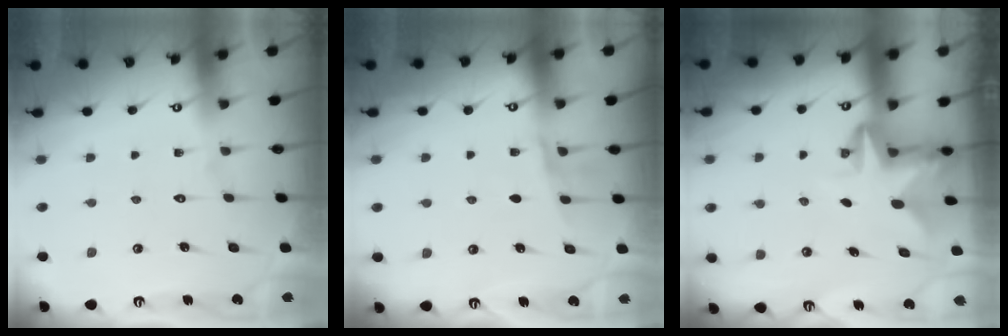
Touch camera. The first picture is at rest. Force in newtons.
{"total": 3.9, "press": 3.7, "slide": 1.3}
{"total": 2.8, "press": 2.7, "slide": 0.5}